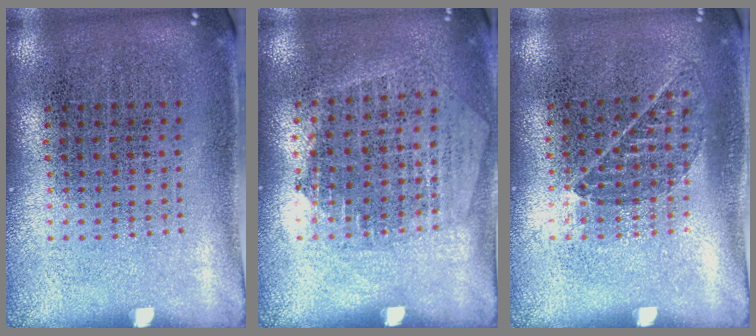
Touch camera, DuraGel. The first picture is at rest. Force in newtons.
{"total": 1.3, "press": 1.1, "slide": 0.6}
{"total": 0.9, "press": 0.7, "slide": 0.6}